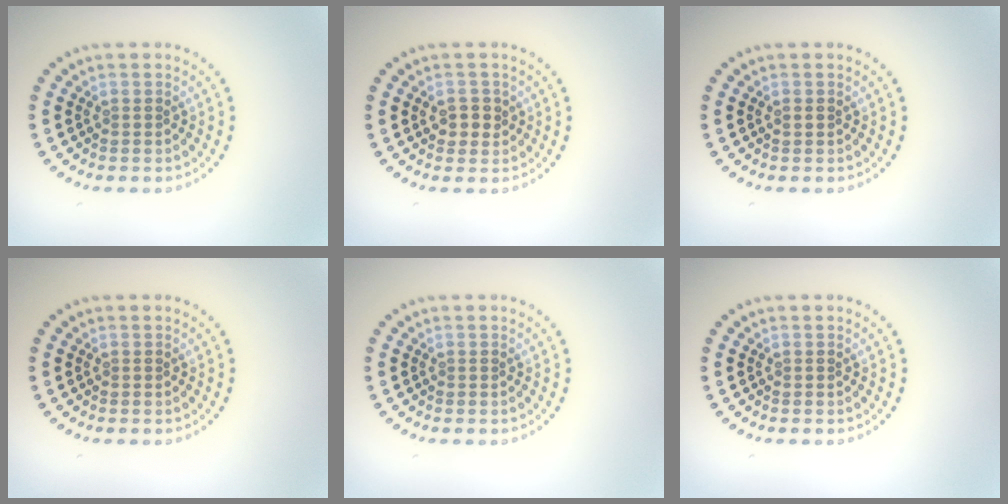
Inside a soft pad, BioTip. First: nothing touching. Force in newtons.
{"total": 2.1, "press": 2.0, "slide": 0.4}
{"total": 0.7, "press": 0.7, "slide": 0.1}
{"total": 0.0}
{"total": 0.0}
{"total": 0.0}